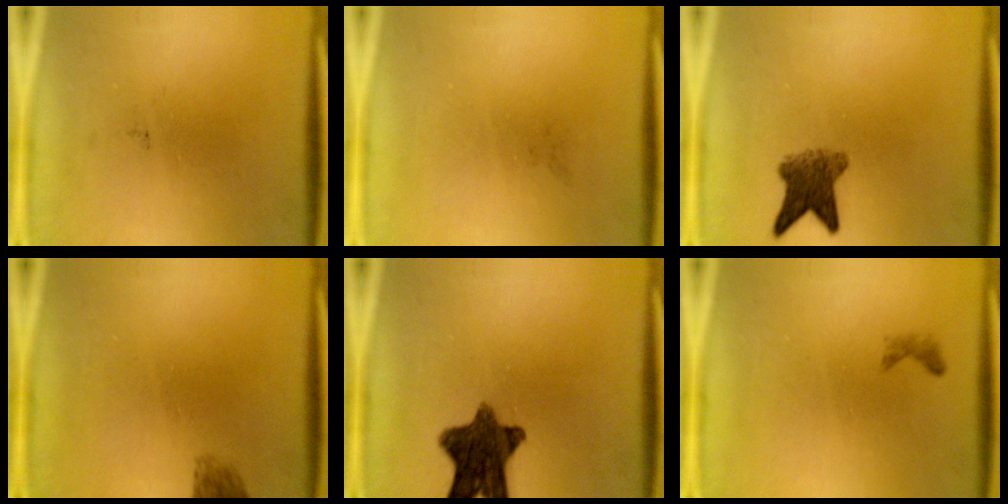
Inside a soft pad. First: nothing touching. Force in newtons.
{"total": 0.0}
{"total": 5.2}
{"total": 1.7}
{"total": 10.6}
{"total": 0.6}